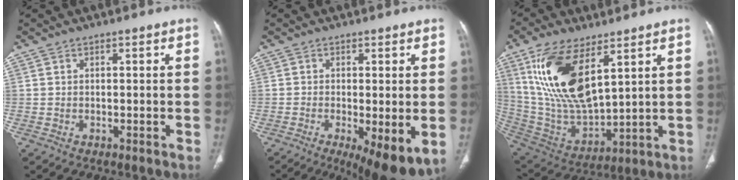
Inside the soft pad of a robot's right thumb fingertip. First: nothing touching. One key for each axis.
{"total": 10.2, "fx": -3.2, "fy": 3.0, "fz": 9.2, "tx": -0.140, "ty": -0.025, "tz": -0.046}
{"total": 19.3, "fx": 8.5, "fy": 8.5, "fz": 15.1, "tx": -0.287, "ty": -0.034, "tz": 0.179}